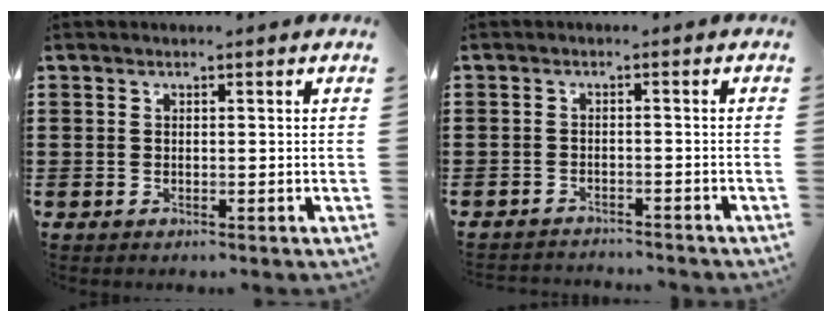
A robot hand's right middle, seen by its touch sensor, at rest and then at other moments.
{"total": 2.0, "force": [-2.0, 0.2, -0.3], "torque": [-0.001, 0.003, -0.045]}